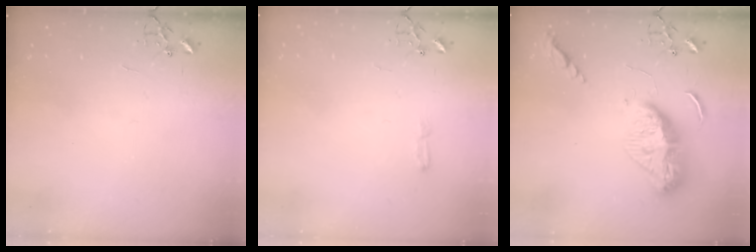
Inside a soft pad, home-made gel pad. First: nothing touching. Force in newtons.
{"total": 4.0, "press": 3.9, "slide": 0.5}
{"total": 14.6, "press": 14.5, "slide": 1.2}